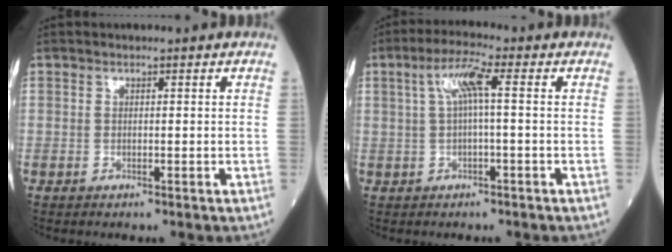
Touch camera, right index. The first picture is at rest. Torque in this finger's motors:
{"motor_torque": [0.76, 0.22, 0.37, 0.11]}